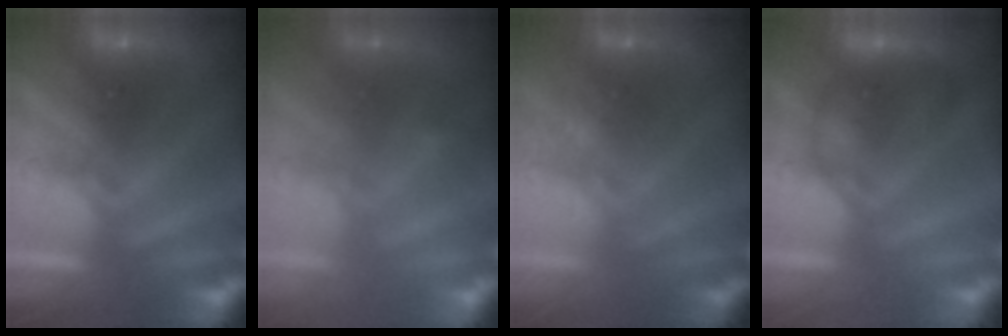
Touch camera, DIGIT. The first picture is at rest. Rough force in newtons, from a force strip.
{"total": 2.6}
{"total": 2.4}
{"total": 2.0}